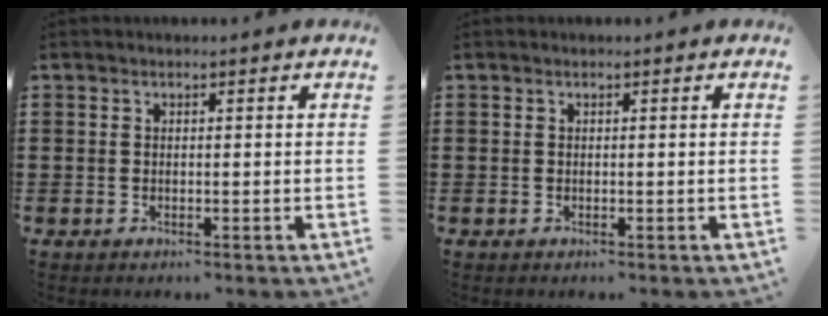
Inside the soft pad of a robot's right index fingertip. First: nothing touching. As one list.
[{"total": 0.0}]